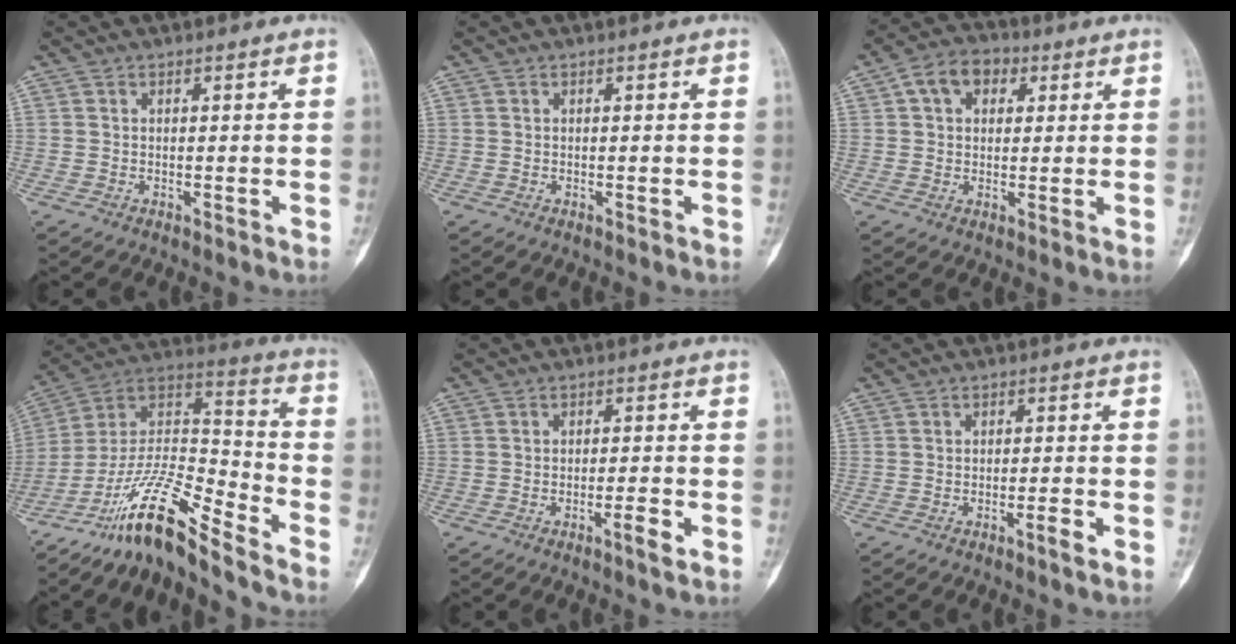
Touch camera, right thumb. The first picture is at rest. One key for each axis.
{"total": 0.0}
{"total": 7.6, "fx": 2.5, "fy": 5.5, "fz": 4.6, "tx": -0.055, "ty": 0.013, "tz": 0.033}
{"total": 16.1, "fx": -12.9, "fy": 2.5, "fz": 9.3, "tx": -0.178, "ty": 0.100, "tz": -0.241}
{"total": 2.9, "fx": -1.5, "fy": 0.3, "fz": 2.4, "tx": -0.044, "ty": 0.005, "tz": -0.026}
{"total": 2.1, "fx": -1.1, "fy": 0.1, "fz": 1.8, "tx": -0.032, "ty": 0.002, "tz": -0.021}